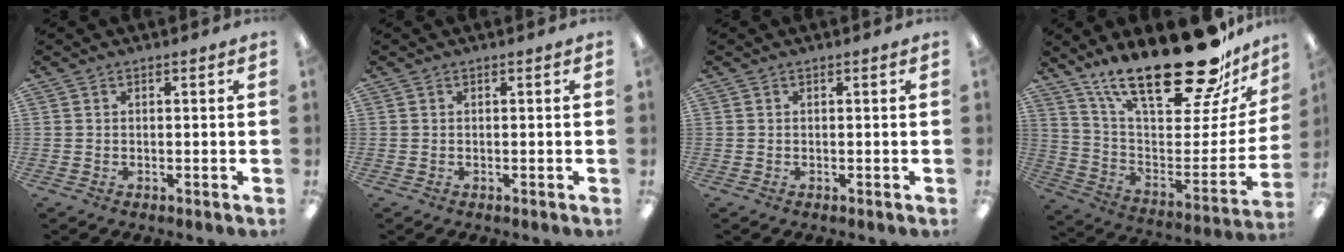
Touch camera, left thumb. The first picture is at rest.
{"total": 0.0}
{"total": 0.0}
{"total": 28.3, "force": [20.9, 9.3, 16.7], "torque": [-0.246, -0.145, 0.351]}